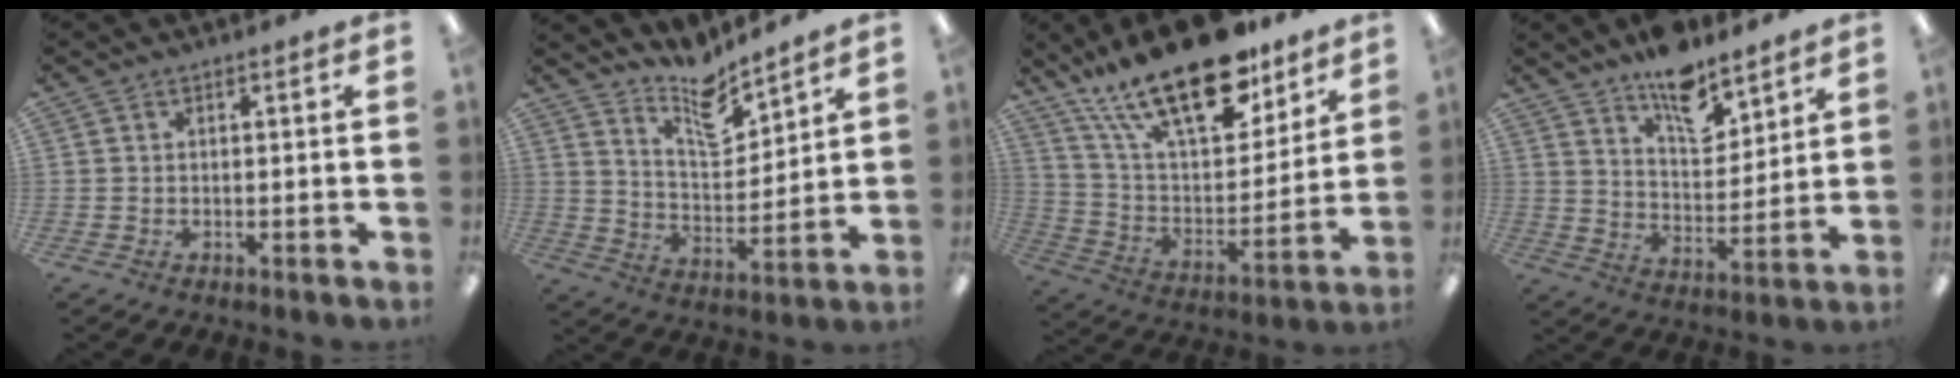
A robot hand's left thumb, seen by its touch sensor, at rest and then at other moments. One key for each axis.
{"total": 11.1, "fx": 9.5, "fy": 3.6, "fz": 4.5, "tx": -0.072, "ty": -0.069, "tz": 0.172}
{"total": 24.5, "fx": 17.6, "fy": 9.2, "fz": 14.4, "tx": -0.264, "ty": -0.110, "tz": 0.298}
{"total": 12.6, "fx": 9.8, "fy": 5.3, "fz": 5.8, "tx": -0.079, "ty": -0.064, "tz": 0.174}